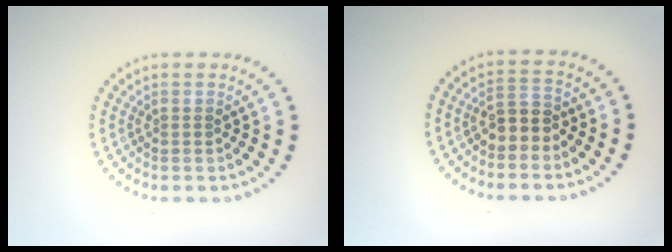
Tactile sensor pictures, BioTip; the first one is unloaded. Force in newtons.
{"total": 2.4, "press": 2.2, "slide": 1.0}